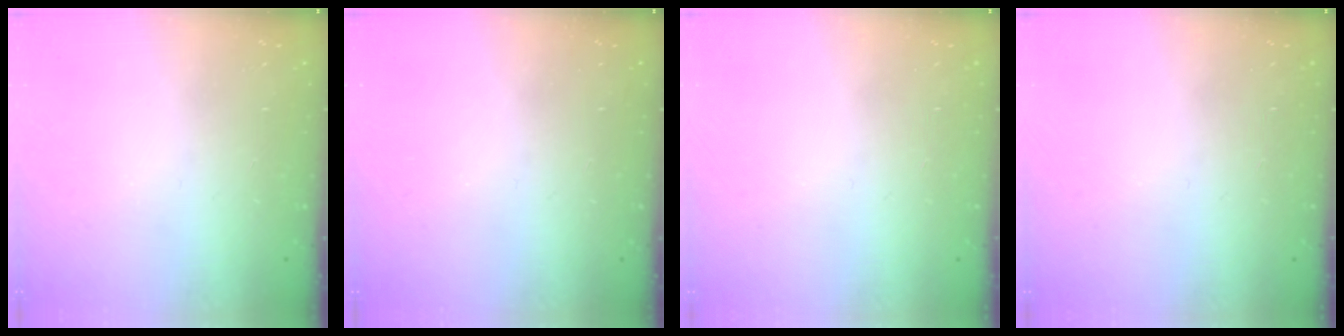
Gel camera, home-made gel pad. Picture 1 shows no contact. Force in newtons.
{"total": 0.0}
{"total": 0.0}
{"total": 0.0}